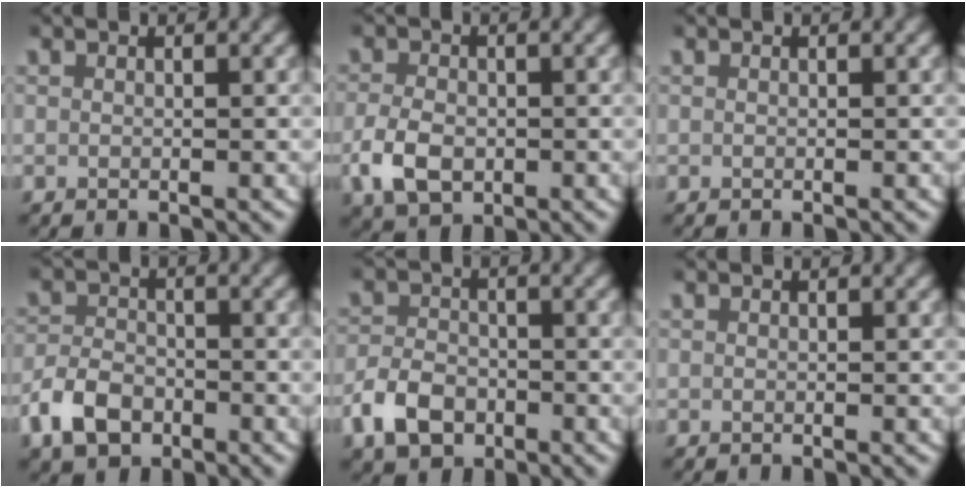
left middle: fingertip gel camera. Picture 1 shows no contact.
{"total": 4.4, "force": [-1.3, 3.1, 2.8], "torque": [-0.065, -0.012, -0.017]}
{"total": 0.0}
{"total": 4.4, "force": [-2.4, 3.0, 2.0], "torque": [-0.041, -0.003, -0.046]}
{"total": 4.3, "force": [-2.2, 3.1, 2.1], "torque": [-0.040, -0.004, -0.043]}
{"total": 0.0}